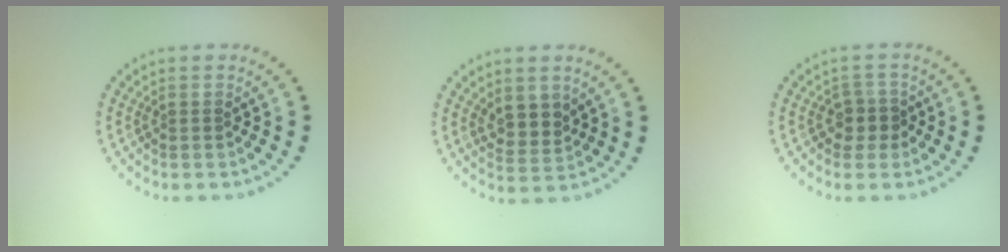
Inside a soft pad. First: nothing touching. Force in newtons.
{"total": 2.3, "press": 1.9, "slide": 1.2}
{"total": 1.9, "press": 1.6, "slide": 1.0}